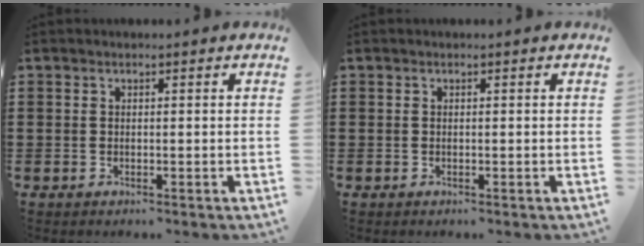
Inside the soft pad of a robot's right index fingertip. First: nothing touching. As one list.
[{"total": 0.0}]